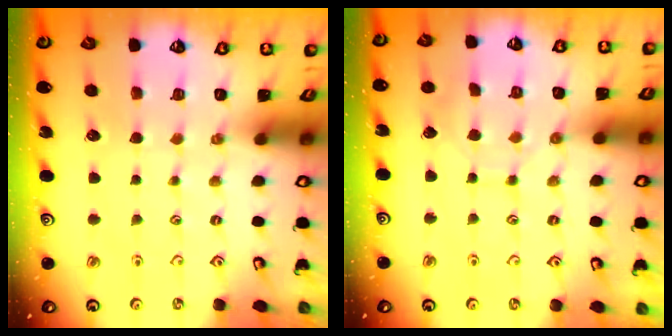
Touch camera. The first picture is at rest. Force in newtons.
{"total": 6.0, "press": 5.9, "slide": 0.6}